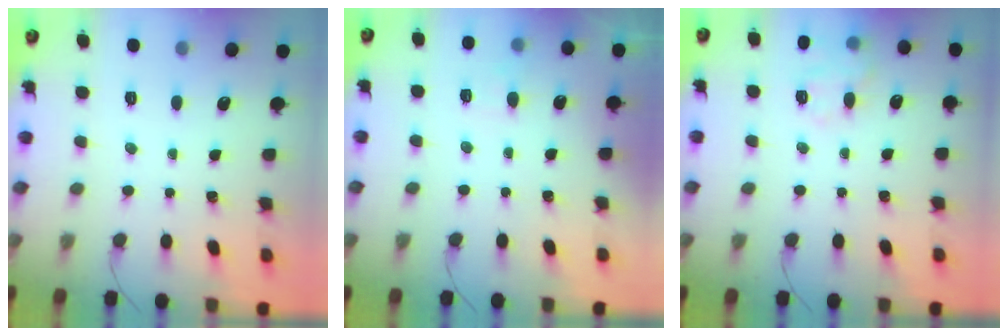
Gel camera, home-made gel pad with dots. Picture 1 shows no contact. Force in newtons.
{"total": 3.2, "press": 2.8, "slide": 1.6}
{"total": 10.5, "press": 10.3, "slide": 2.0}